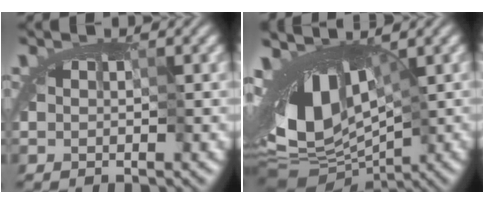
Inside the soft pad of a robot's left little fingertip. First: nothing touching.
{"total": 10.2, "force": [-1.2, 5.6, 8.5], "torque": [-0.147, -0.005, -0.020]}